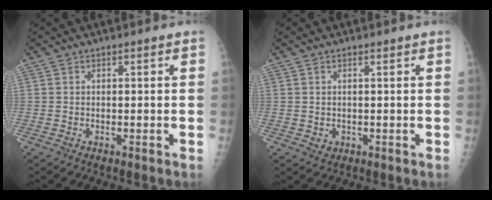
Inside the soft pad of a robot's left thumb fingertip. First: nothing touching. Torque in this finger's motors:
{"motor_torque": [-0.09, 0.21, 0.26, 0.05, -0.01]}